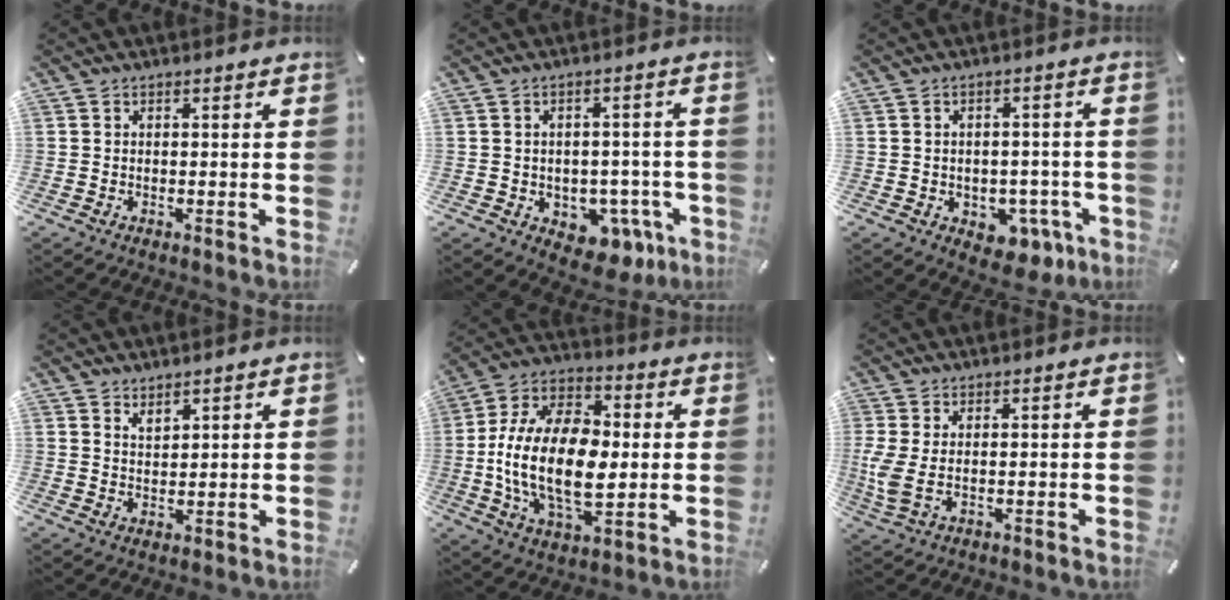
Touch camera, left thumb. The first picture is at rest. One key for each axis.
{"total": 7.1, "fx": -2.0, "fy": 5.9, "fz": 3.5, "tx": -0.034, "ty": 0.010, "tz": -0.028}
{"total": 5.7, "fx": -1.6, "fy": 4.7, "fz": 2.8, "tx": -0.030, "ty": 0.007, "tz": -0.026}
{"total": 2.7, "fx": 2.5, "fy": 1.0, "fz": 0.0, "tx": -0.001, "ty": -0.013, "tz": 0.050}
{"total": 20.4, "fx": -1.6, "fy": 12.6, "fz": 16.0, "tx": -0.340, "ty": 0.003, "tz": -0.030}
{"total": 5.0, "fx": 0.5, "fy": 1.8, "fz": 4.6, "tx": -0.109, "ty": -0.013, "tz": 0.009}